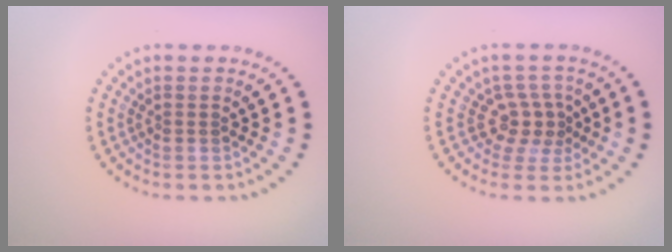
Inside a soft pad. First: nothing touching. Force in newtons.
{"total": 2.6, "press": 1.9, "slide": 1.8}